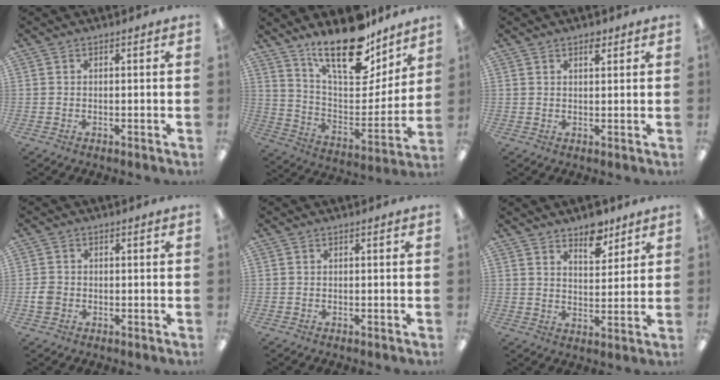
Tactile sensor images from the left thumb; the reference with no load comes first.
{"total": 21.6, "force": [16.3, 8.1, 11.5], "torque": [-0.186, -0.109, 0.281]}
{"total": 2.2, "force": [1.7, 0.9, 1.0], "torque": [-0.007, -0.007, 0.028]}
{"total": 3.0, "force": [-0.5, 2.6, 1.5], "torque": [-0.025, 0.007, -0.009]}
{"total": 0.0}
{"total": 7.5, "force": [5.9, 3.4, 2.9], "torque": [-0.017, -0.041, 0.100]}